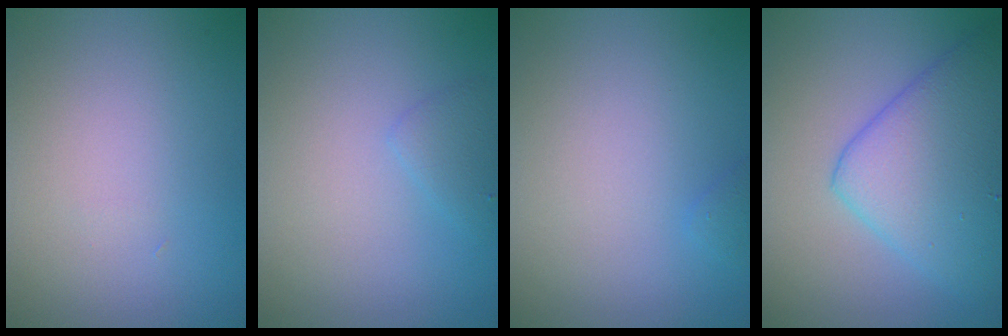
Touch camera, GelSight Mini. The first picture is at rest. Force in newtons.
{"total": 1.3, "press": 1.3, "slide": 0.1}
{"total": 0.6, "press": 0.6, "slide": 0.1}
{"total": 7.5, "press": 7.5, "slide": 0.2}